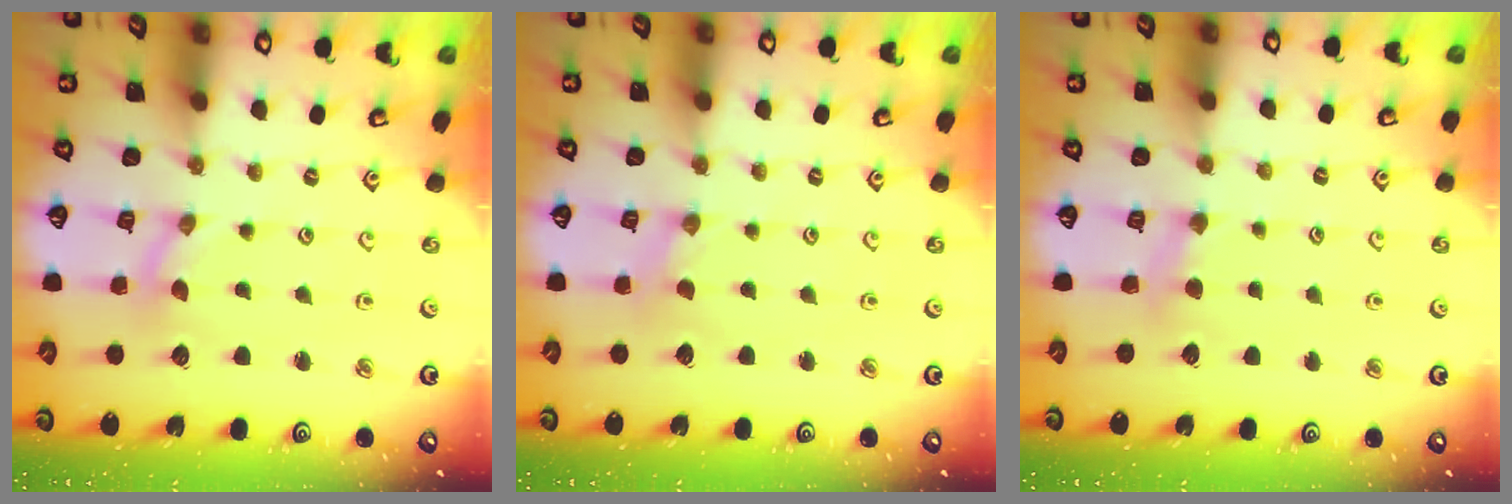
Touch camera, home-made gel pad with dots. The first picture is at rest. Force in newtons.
{"total": 0.0}
{"total": 3.7, "press": 3.7, "slide": 0.5}